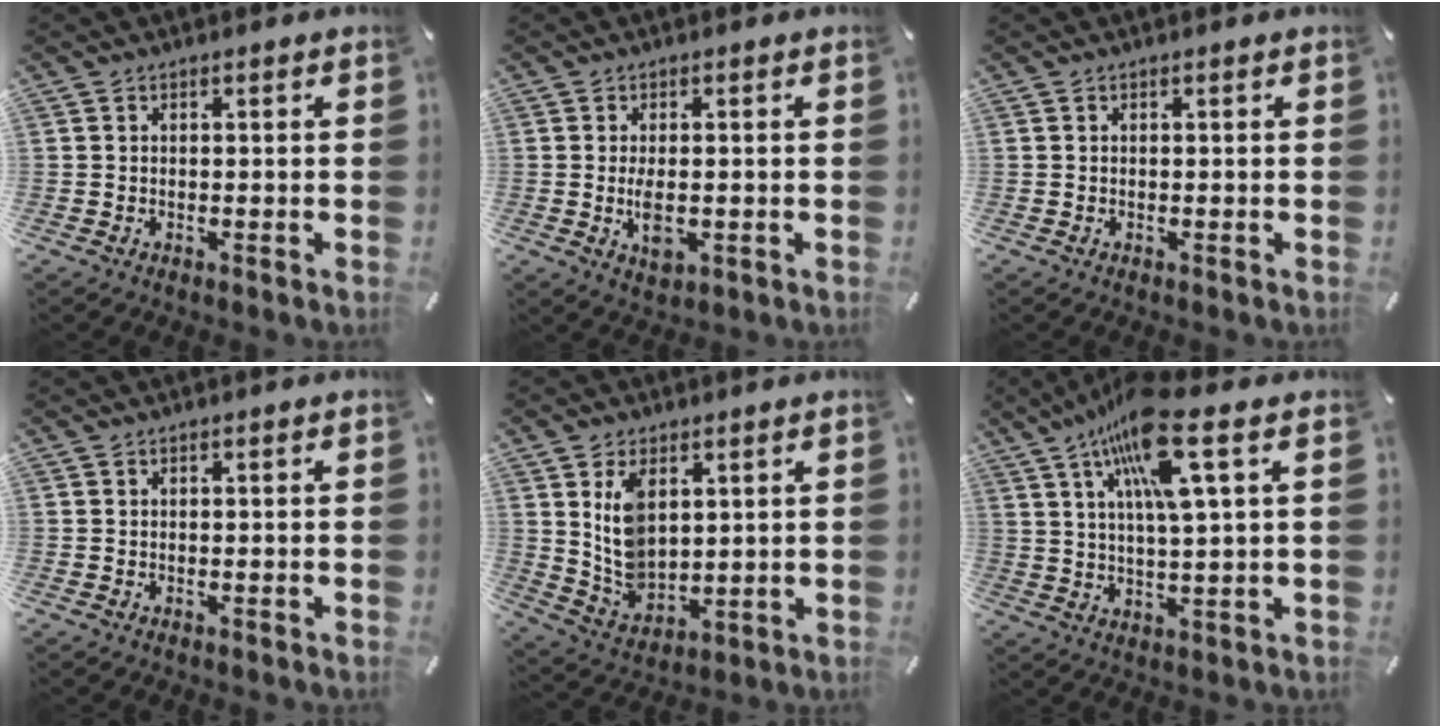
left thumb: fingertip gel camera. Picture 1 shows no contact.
{"total": 4.6, "force": [-0.6, 2.3, 3.9], "torque": [-0.083, -0.006, -0.016]}
{"total": 0.0}
{"total": 0.0}
{"total": 9.4, "force": [3.7, 6.5, 5.8], "torque": [-0.120, -0.016, 0.067]}
{"total": 15.4, "force": [7.6, 2.8, 13.0], "torque": [-0.243, -0.025, 0.123]}